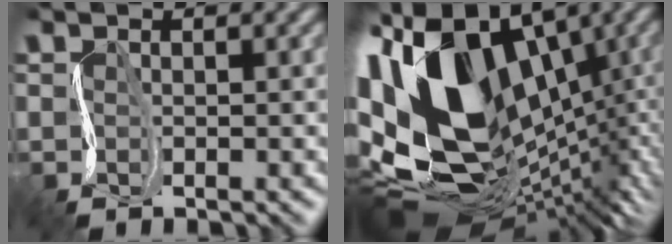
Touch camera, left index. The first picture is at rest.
{"total": 15.4, "force": [0.4, 9.5, 12.1], "torque": [-0.251, -0.007, 0.032]}